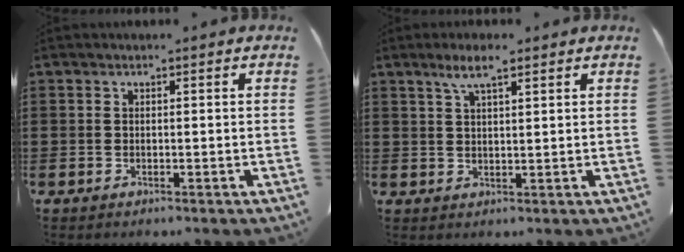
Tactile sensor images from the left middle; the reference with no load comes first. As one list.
[{"total": 4.1, "force": [2.5, 0.8, 3.1], "torque": [-0.067, 0.006, 0.043]}]